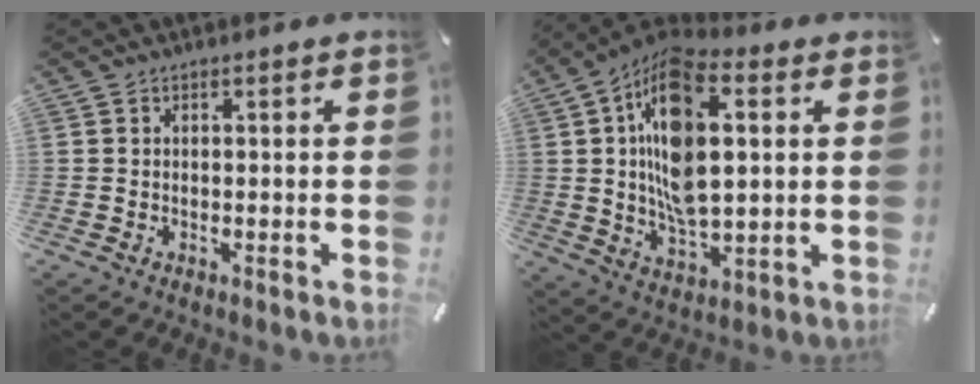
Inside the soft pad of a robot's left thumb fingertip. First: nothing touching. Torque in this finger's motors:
{"motor_torque": [2.10, 2.91, 1.54, 0.59, 0.36]}